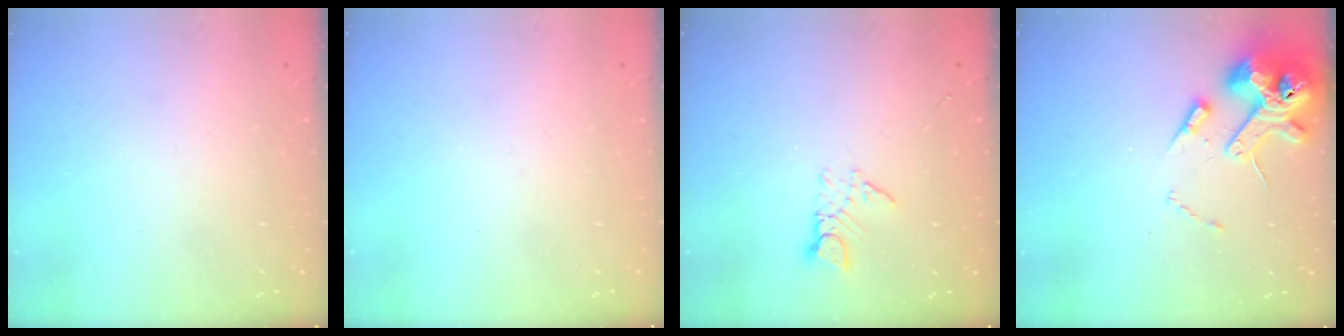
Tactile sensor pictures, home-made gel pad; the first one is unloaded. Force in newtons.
{"total": 0.0}
{"total": 3.9, "press": 3.9, "slide": 0.5}
{"total": 13.1, "press": 12.9, "slide": 2.1}